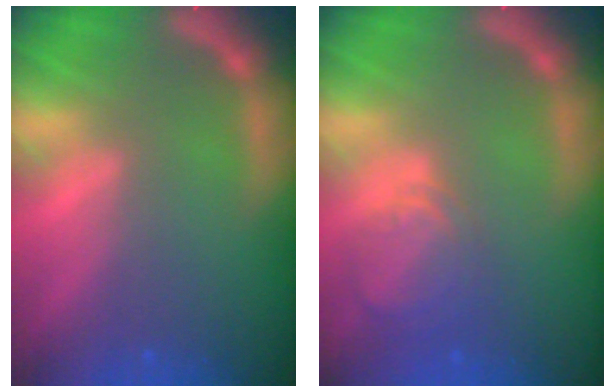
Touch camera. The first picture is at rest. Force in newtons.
{"total": 4.0}